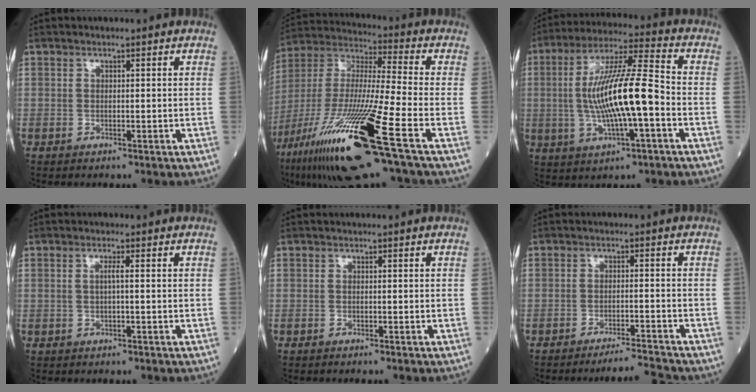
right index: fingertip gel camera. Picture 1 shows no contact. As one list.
[{"total": 24.1, "force": [-12.3, 0.6, 20.7], "torque": [-0.419, -0.057, -0.224]}, {"total": 13.9, "force": [-1.8, 1.6, 13.7], "torque": [-0.263, 0.011, -0.028]}, {"total": 2.2, "force": [0.0, 0.0, 2.2], "torque": [-0.043, 0.003, 0.002]}, {"total": 0.6, "force": [-0.6, -0.1, 0.2], "torque": [-0.002, 0.000, -0.008]}, {"total": 4.7, "force": [-4.4, -1.7, 0.2], "torque": [-0.002, -0.007, -0.070]}]